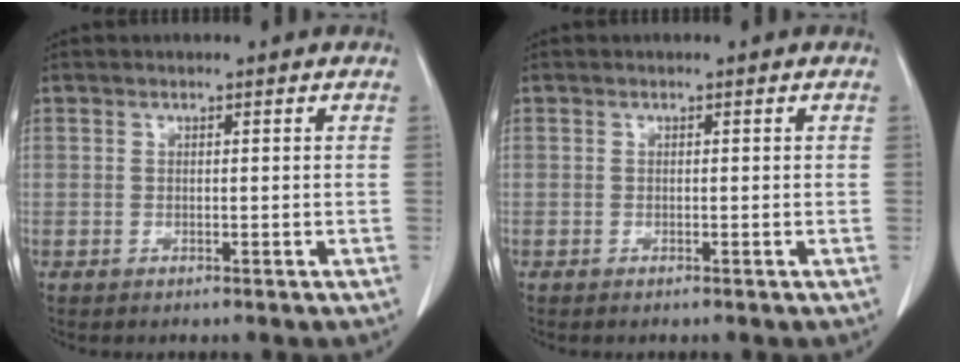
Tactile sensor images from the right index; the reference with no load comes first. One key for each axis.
{"total": 0.0}